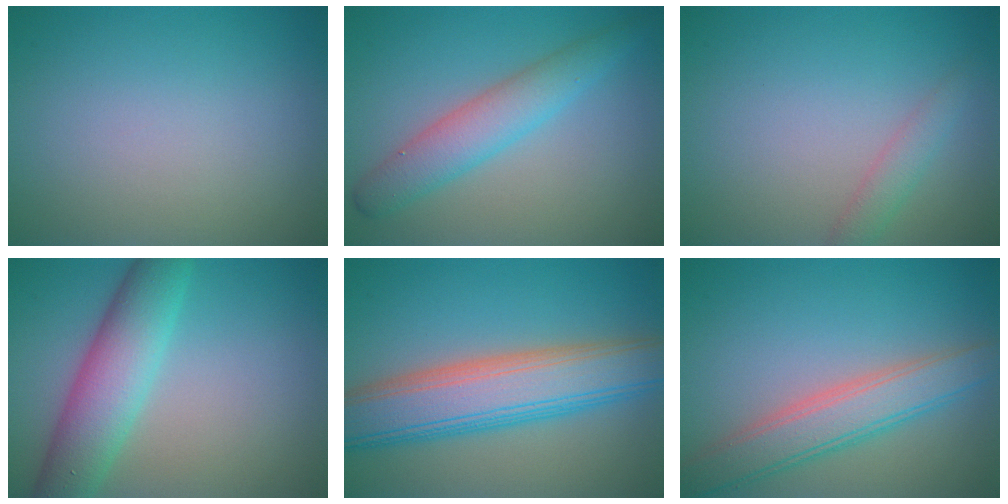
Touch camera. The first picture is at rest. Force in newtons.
{"total": 4.1, "press": 4.1, "slide": 0.4}
{"total": 1.7, "press": 1.7, "slide": 0.0}
{"total": 6.5, "press": 6.5, "slide": 0.2}
{"total": 8.7, "press": 8.6, "slide": 0.5}
{"total": 4.9, "press": 4.9, "slide": 0.3}